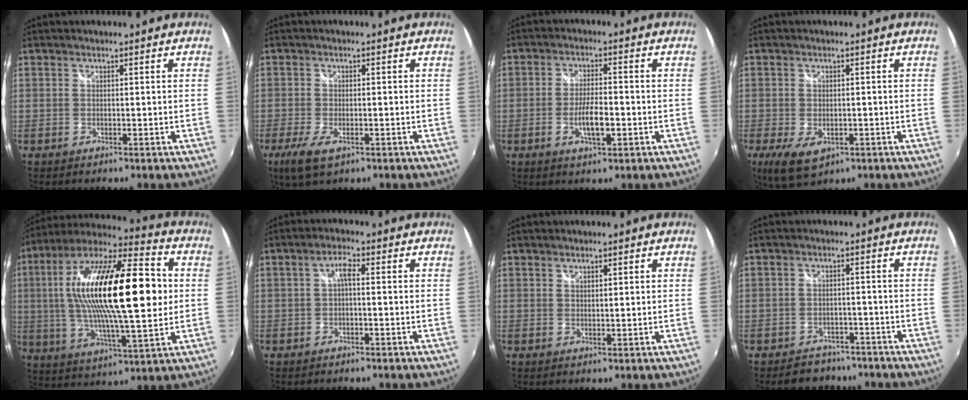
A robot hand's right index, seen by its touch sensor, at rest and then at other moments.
{"total": 5.8, "force": [-3.2, 2.3, 4.3], "torque": [-0.102, -0.019, -0.058]}
{"total": 5.8, "force": [-1.9, 1.6, 5.3], "torque": [-0.104, -0.002, -0.031]}
{"total": 7.2, "force": [-3.1, 4.2, 5.0], "torque": [-0.107, -0.026, -0.050]}
{"total": 28.3, "force": [3.6, 7.8, 26.9], "torque": [-0.493, 0.020, 0.051]}
{"total": 2.5, "force": [-0.2, 0.8, 2.4], "torque": [-0.047, 0.009, -0.003]}
{"total": 1.1, "force": [0.9, 0.5, 0.6], "torque": [-0.007, 0.001, 0.015]}
{"total": 6.7, "force": [-5.4, 4.0, 0.8], "torque": [-0.025, 0.022, -0.072]}